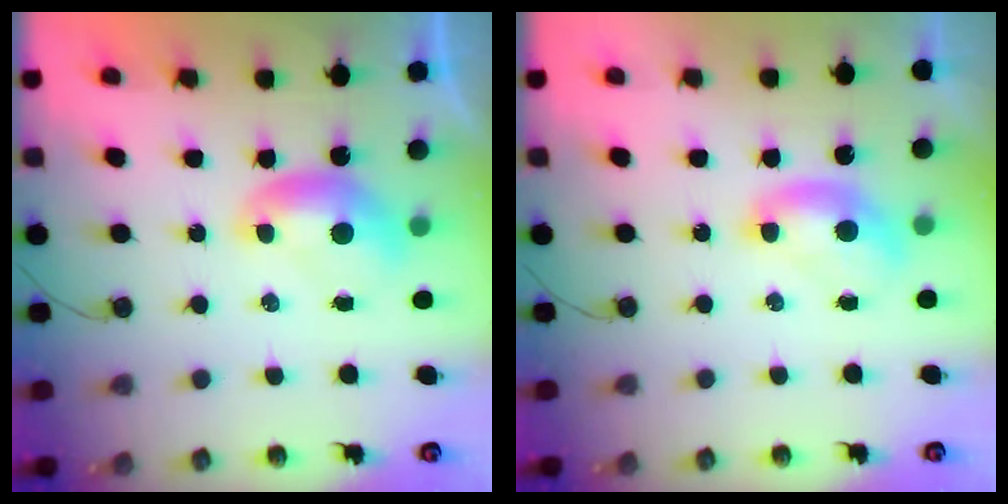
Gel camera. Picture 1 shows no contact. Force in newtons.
{"total": 1.6, "press": 1.4, "slide": 0.8}